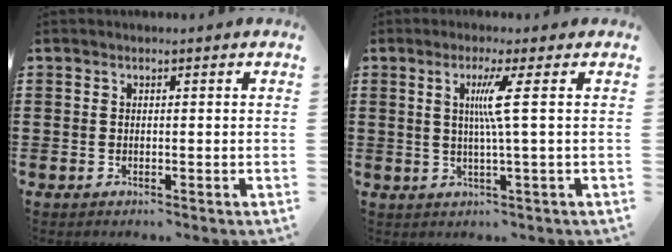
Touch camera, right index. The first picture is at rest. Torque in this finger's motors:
{"motor_torque": [0.72, -0.08, 0.33, 0.11]}